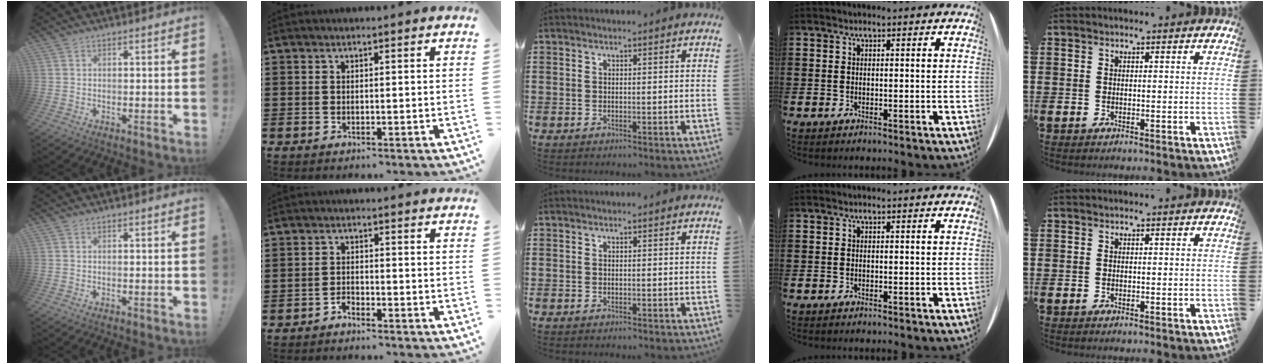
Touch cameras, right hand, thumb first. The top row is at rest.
{"index": {"total": 1.6, "force": [-1.5, 0.4, 0.2], "torque": [-0.009, 0.003, -0.032]}}